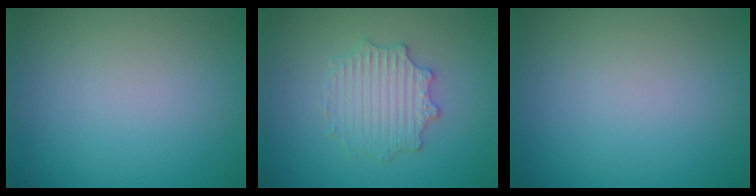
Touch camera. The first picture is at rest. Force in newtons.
{"total": 3.0, "press": 2.9, "slide": 0.4}
{"total": 0.0}